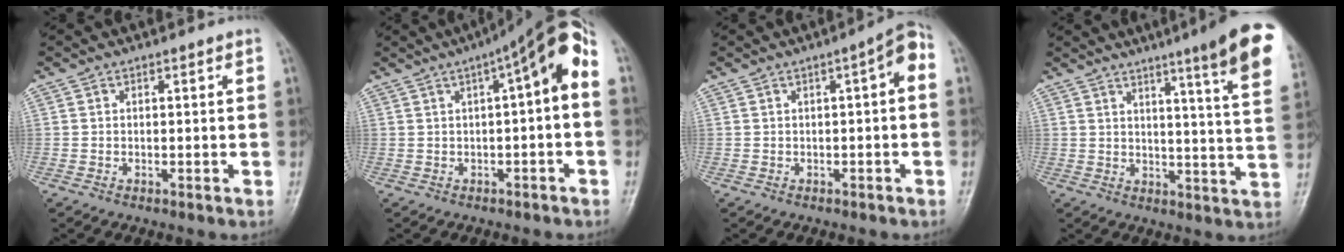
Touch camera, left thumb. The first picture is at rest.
{"total": 10.1, "force": [1.3, 2.8, 9.6], "torque": [-0.133, 0.046, 0.011]}
{"total": 4.1, "force": [-0.2, 1.4, 3.8], "torque": [-0.043, 0.030, -0.012]}
{"total": 15.4, "force": [9.2, 0.4, 12.4], "torque": [-0.147, -0.054, 0.109]}